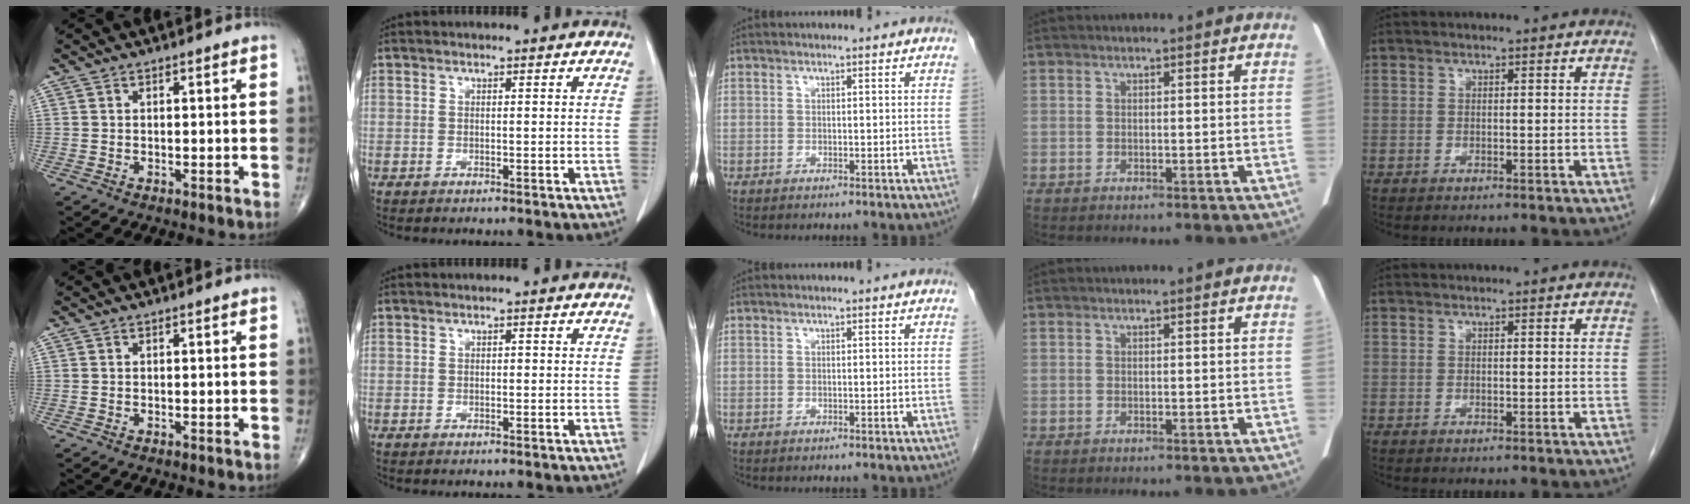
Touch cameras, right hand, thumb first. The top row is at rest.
{}